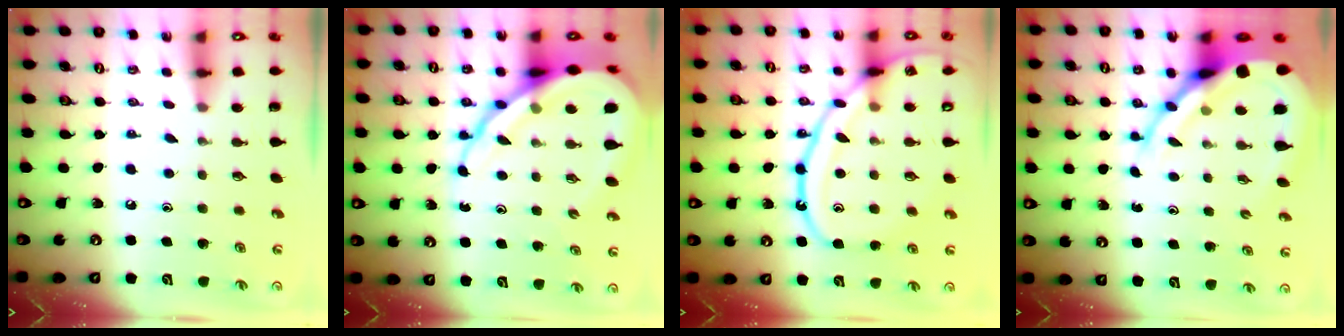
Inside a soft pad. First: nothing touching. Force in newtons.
{"total": 18.0, "press": 17.9, "slide": 1.9}
{"total": 17.6, "press": 17.5, "slide": 1.9}
{"total": 12.8, "press": 12.8, "slide": 1.3}